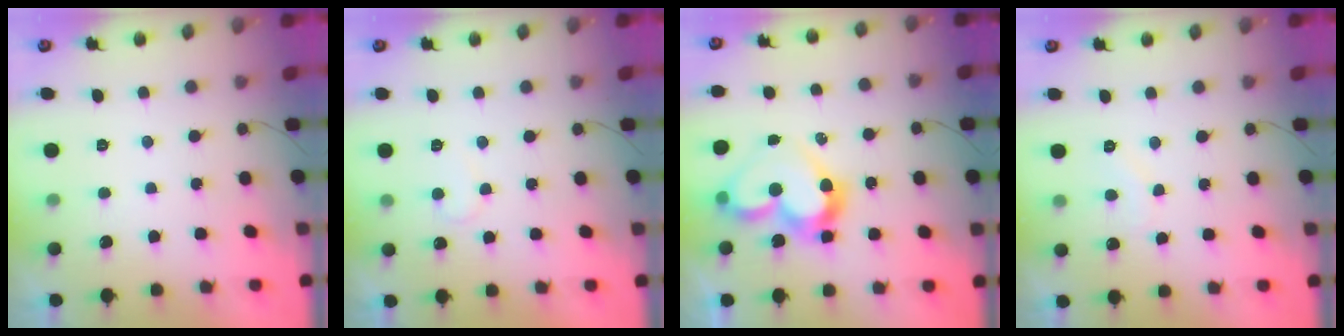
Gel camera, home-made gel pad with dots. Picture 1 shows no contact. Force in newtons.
{"total": 6.8, "press": 6.8, "slide": 0.5}
{"total": 14.6, "press": 14.2, "slide": 3.1}
{"total": 6.0, "press": 6.0, "slide": 0.5}